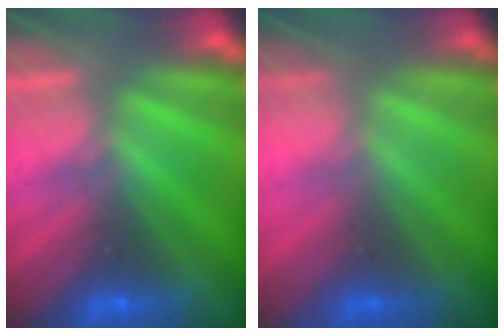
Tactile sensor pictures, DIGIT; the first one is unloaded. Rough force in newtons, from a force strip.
{"total": 2.4}